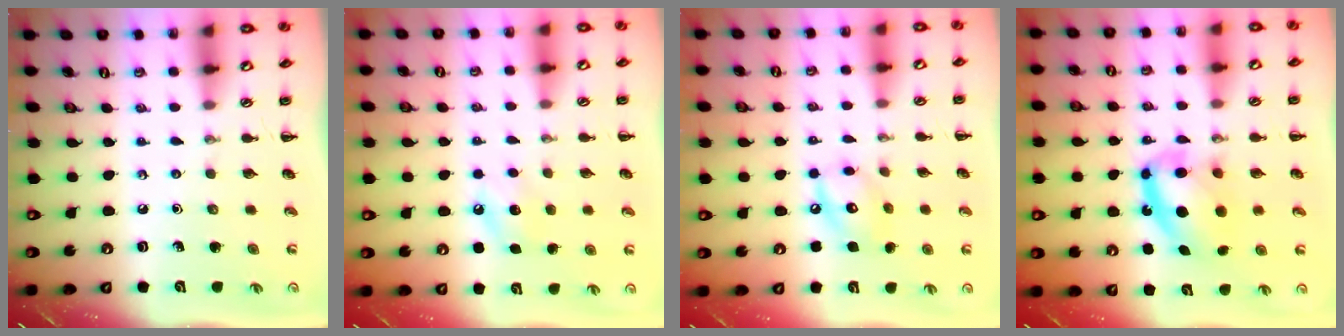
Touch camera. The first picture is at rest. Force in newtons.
{"total": 8.0, "press": 7.8, "slide": 1.9}
{"total": 9.9, "press": 9.9, "slide": 0.5}
{"total": 10.7, "press": 10.4, "slide": 2.4}